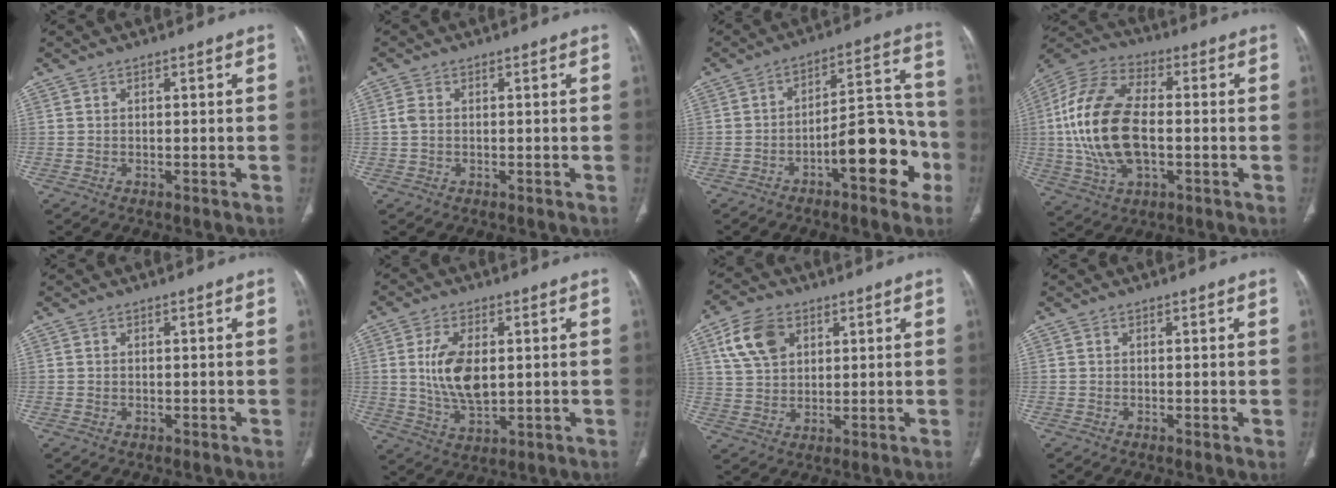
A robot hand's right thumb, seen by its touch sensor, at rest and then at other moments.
{"total": 1.9, "force": [0.1, 1.3, 1.4], "torque": [-0.037, 0.003, -0.001]}
{"total": 15.4, "force": [-6.2, 6.0, 12.8], "torque": [-0.155, 0.059, -0.091]}
{"total": 20.3, "force": [-0.7, 11.2, 17.0], "torque": [-0.353, 0.015, -0.013]}
{"total": 0.0}
{"total": 10.4, "force": [1.2, 5.5, 8.7], "torque": [-0.166, -0.011, 0.032]}
{"total": 9.8, "force": [4.1, 6.6, 5.9], "torque": [-0.099, -0.005, 0.080]}
{"total": 0.9, "force": [0.0, 0.2, 0.8], "torque": [-0.017, -0.004, 0.000]}